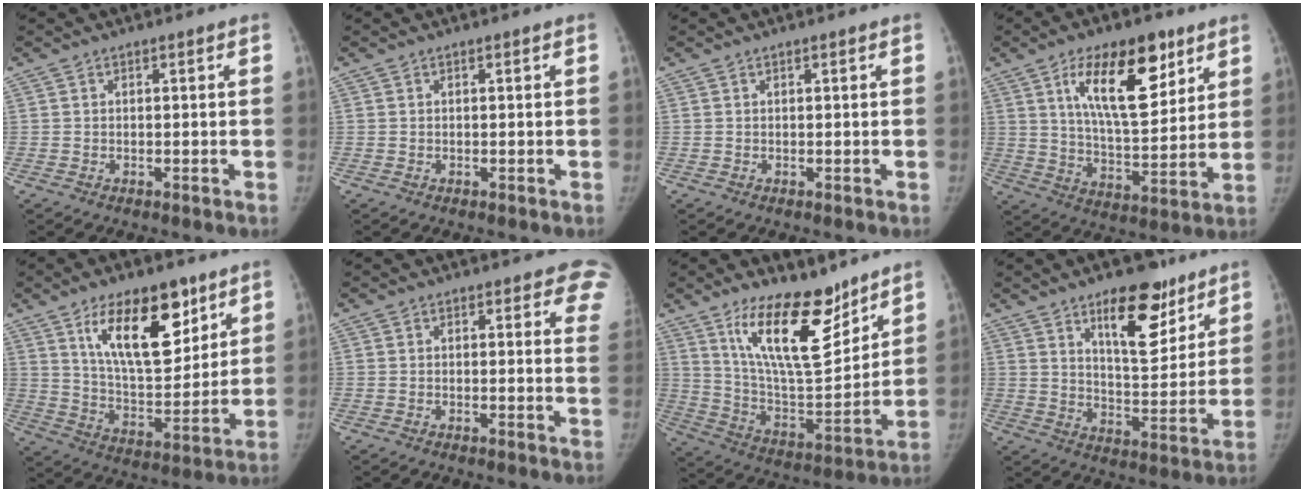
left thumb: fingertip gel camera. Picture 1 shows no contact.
{"total": 0.0}
{"total": 0.0}
{"total": 17.9, "force": [8.9, 7.7, 13.5], "torque": [-0.177, -0.043, 0.153]}
{"total": 18.5, "force": [10.0, 8.4, 13.1], "torque": [-0.161, -0.057, 0.177]}
{"total": 6.2, "force": [4.7, 2.4, 3.1], "torque": [-0.001, -0.021, 0.030]}
{"total": 19.2, "force": [12.7, 7.0, 12.6], "torque": [-0.169, -0.091, 0.230]}
{"total": 14.6, "force": [9.1, 6.1, 9.7], "torque": [-0.101, -0.059, 0.141]}